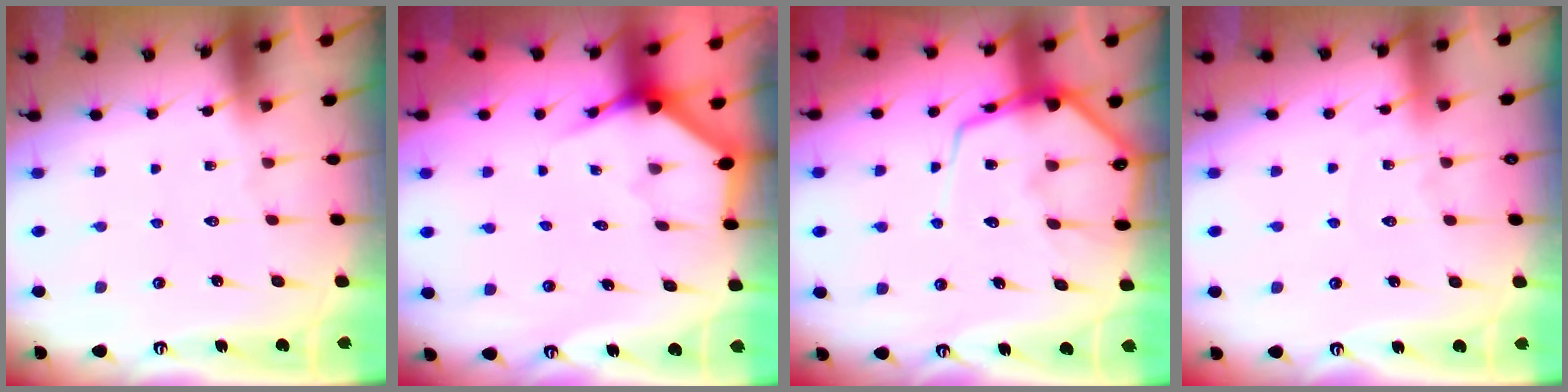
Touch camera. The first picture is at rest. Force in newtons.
{"total": 3.5, "press": 3.5, "slide": 0.3}
{"total": 11.5, "press": 11.4, "slide": 1.2}
{"total": 4.7, "press": 4.7, "slide": 0.5}